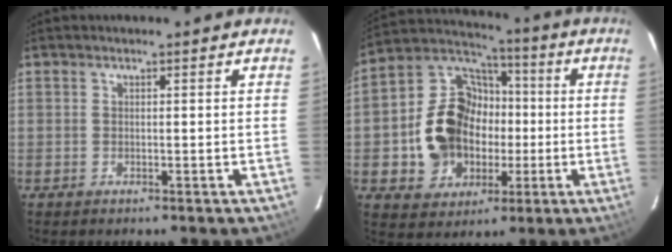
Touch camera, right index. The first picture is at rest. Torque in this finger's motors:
{"motor_torque": [1.35, -0.79, 0.62, 0.11]}